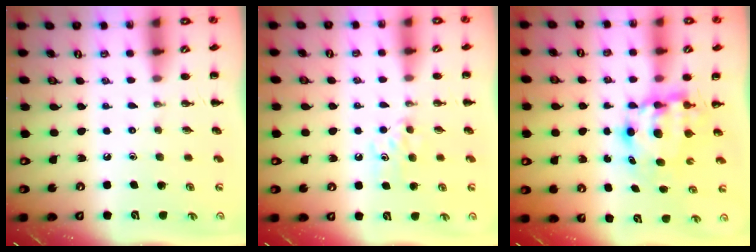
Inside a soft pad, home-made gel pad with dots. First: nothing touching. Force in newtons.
{"total": 5.1, "press": 4.9, "slide": 1.5}
{"total": 6.5, "press": 6.4, "slide": 1.3}